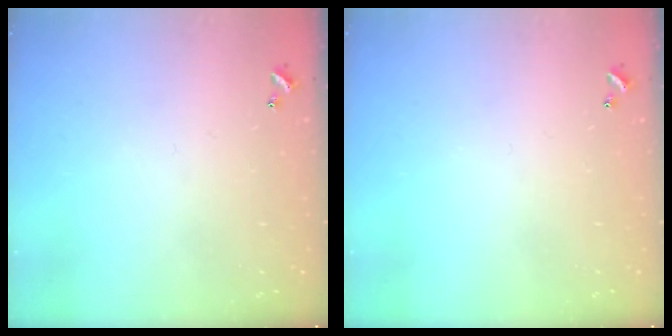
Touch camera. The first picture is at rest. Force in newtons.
{"total": 0.0}